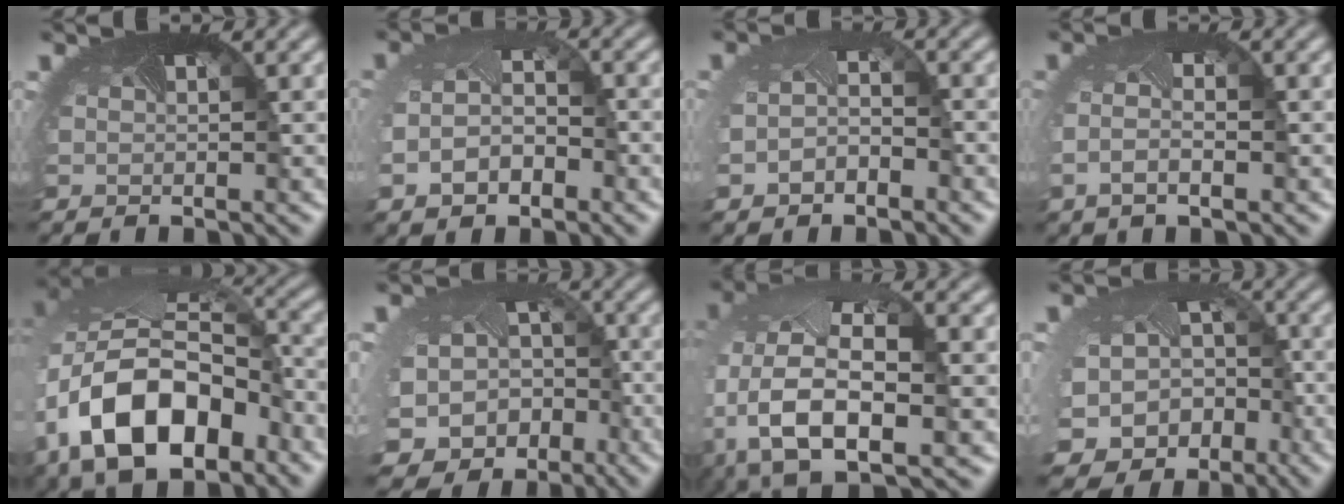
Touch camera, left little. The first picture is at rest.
{"total": 3.8, "force": [-1.3, 2.4, 2.7], "torque": [-0.070, -0.008, -0.027]}
{"total": 2.1, "force": [-1.1, 1.3, 1.3], "torque": [-0.042, -0.004, -0.025]}
{"total": 2.0, "force": [-0.8, 0.7, 1.7], "torque": [-0.056, -0.008, -0.016]}
{"total": 15.1, "force": [-5.6, 9.8, 10.0], "torque": [-0.213, -0.028, -0.092]}
{"total": 15.1, "force": [-7.9, 11.9, 5.0], "torque": [-0.116, -0.077, -0.095]}
{"total": 11.8, "force": [-3.1, 7.0, 9.0], "torque": [-0.215, -0.020, -0.043]}
{"total": 14.2, "force": [-7.5, 11.1, 4.7], "torque": [-0.106, -0.075, -0.086]}